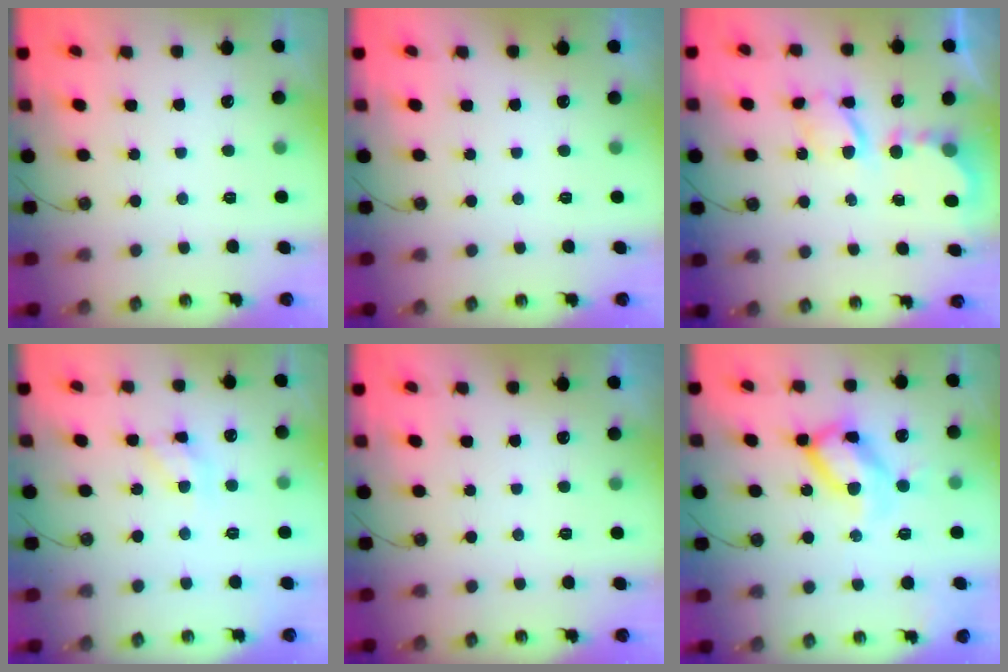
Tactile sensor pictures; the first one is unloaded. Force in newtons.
{"total": 0.0}
{"total": 5.8, "press": 5.8, "slide": 0.2}
{"total": 8.8, "press": 8.8, "slide": 0.3}
{"total": 0.0}
{"total": 16.3, "press": 16.3, "slide": 0.9}